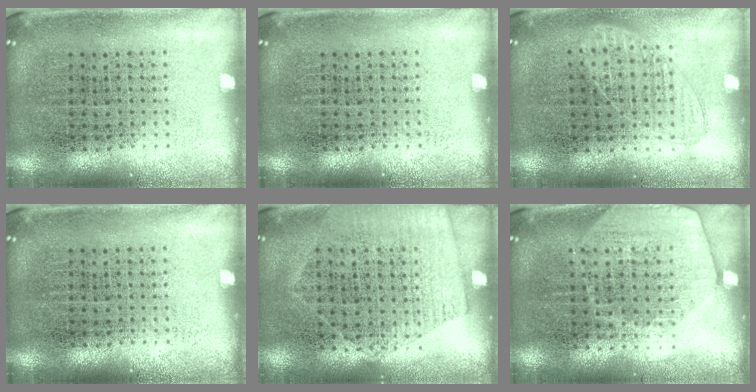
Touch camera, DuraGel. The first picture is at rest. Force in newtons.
{"total": 0.0}
{"total": 0.8, "press": 0.7, "slide": 0.3}
{"total": 0.0}
{"total": 1.4, "press": 1.1, "slide": 0.7}
{"total": 1.7, "press": 1.6, "slide": 0.8}